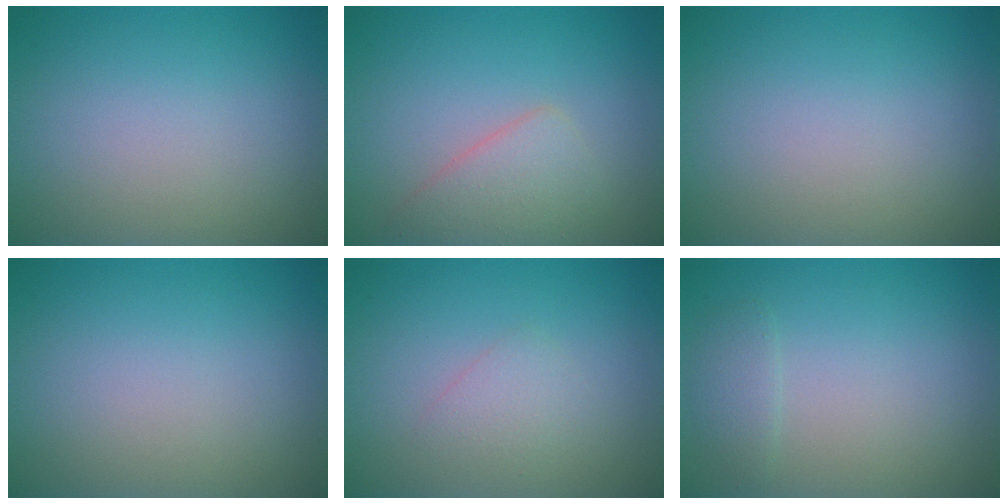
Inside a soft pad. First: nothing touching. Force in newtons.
{"total": 2.8, "press": 2.8, "slide": 0.2}
{"total": 0.0}
{"total": 0.0}
{"total": 1.4, "press": 1.4, "slide": 0.0}
{"total": 1.1, "press": 1.1, "slide": 0.0}